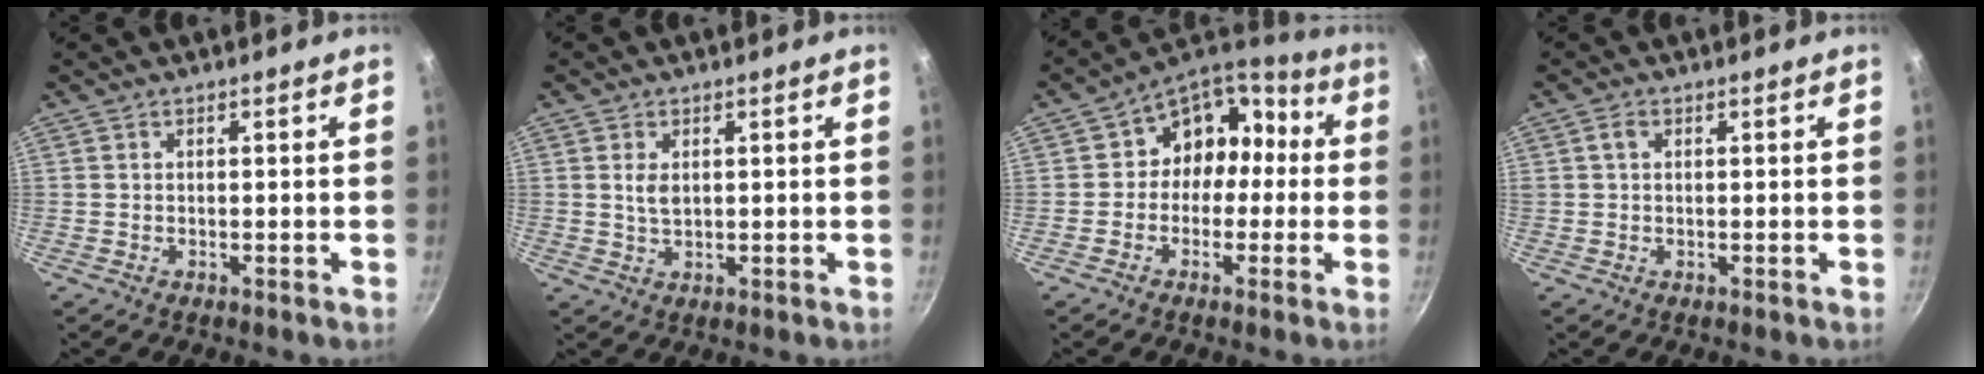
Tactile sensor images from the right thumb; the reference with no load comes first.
{"total": 2.9, "force": [0.7, 1.7, 2.3], "torque": [-0.039, -0.006, 0.016]}
{"total": 11.2, "force": [-0.7, 9.7, 5.5], "torque": [-0.024, 0.042, -0.030]}
{"total": 1.7, "force": [0.5, 1.1, 1.1], "torque": [-0.016, 0.007, 0.010]}